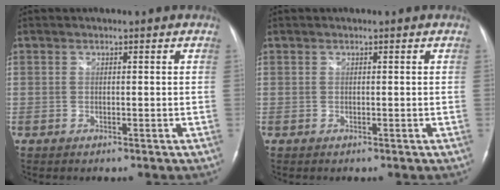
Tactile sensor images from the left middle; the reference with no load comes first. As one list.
[{"total": 0.0}]